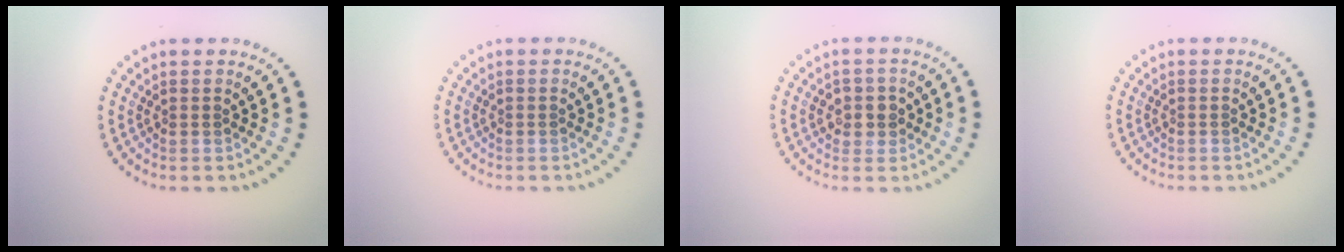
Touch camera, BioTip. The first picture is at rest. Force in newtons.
{"total": 0.0}
{"total": 2.2, "press": 2.1, "slide": 0.7}
{"total": 0.0}